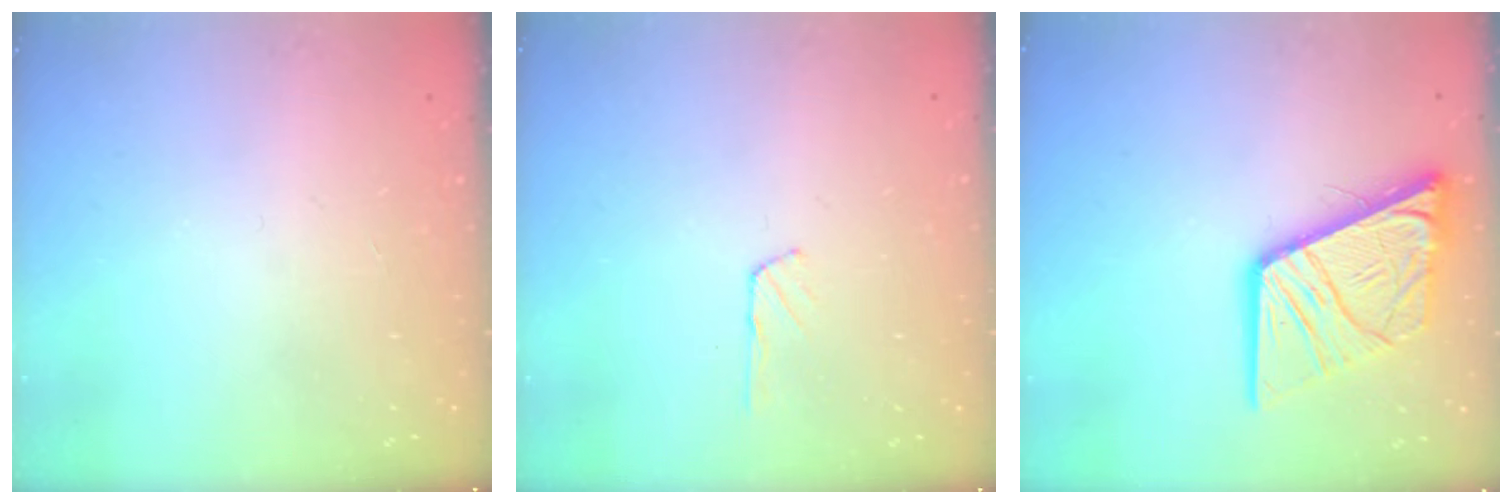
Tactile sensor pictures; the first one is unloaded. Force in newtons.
{"total": 3.2, "press": 3.2, "slide": 0.2}
{"total": 17.7, "press": 17.6, "slide": 2.1}